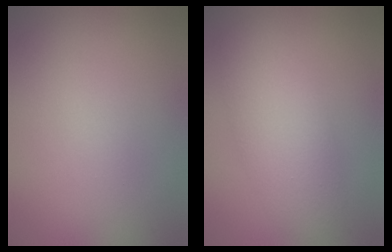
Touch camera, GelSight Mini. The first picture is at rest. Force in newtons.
{"total": 4.5, "press": 4.5, "slide": 0.1}